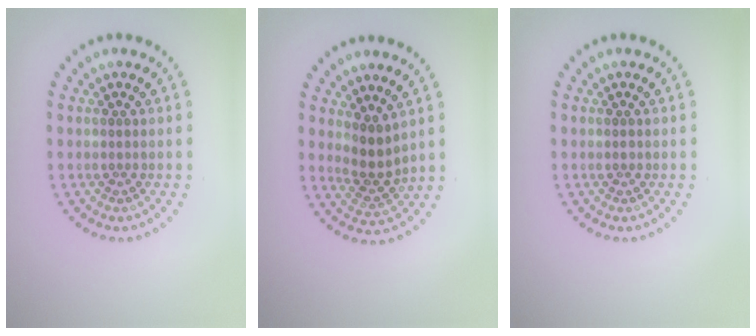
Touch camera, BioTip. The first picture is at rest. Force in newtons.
{"total": 2.6, "press": 2.0, "slide": 1.6}
{"total": 0.5, "press": 0.4, "slide": 0.3}